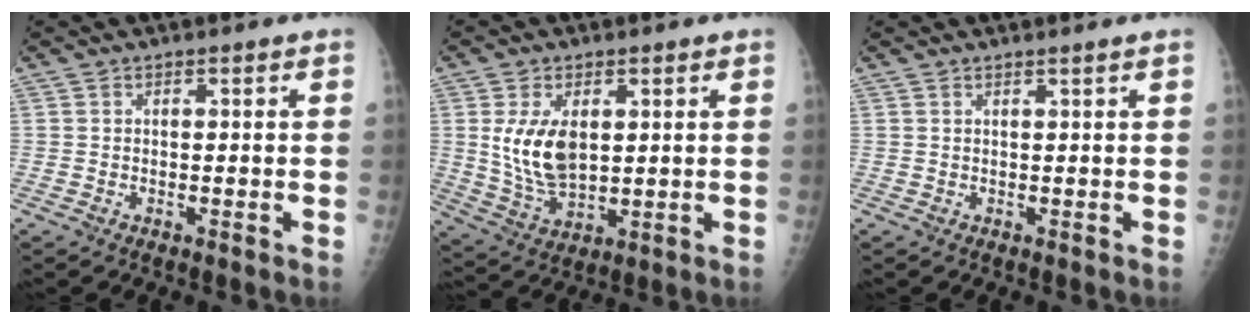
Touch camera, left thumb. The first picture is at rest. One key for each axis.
{"total": 10.1, "fx": 1.9, "fy": 5.9, "fz": 8.0, "tx": -0.139, "ty": -0.017, "tz": 0.050}
{"total": 0.7, "fx": 0.4, "fy": -0.3, "fz": 0.5, "tx": -0.018, "ty": -0.007, "tz": 0.013}